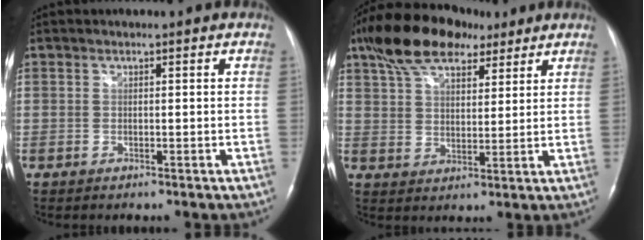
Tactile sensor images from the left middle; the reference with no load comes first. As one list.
[{"total": 14.3, "force": [9.9, 6.1, 8.4], "torque": [-0.160, 0.039, 0.177]}]